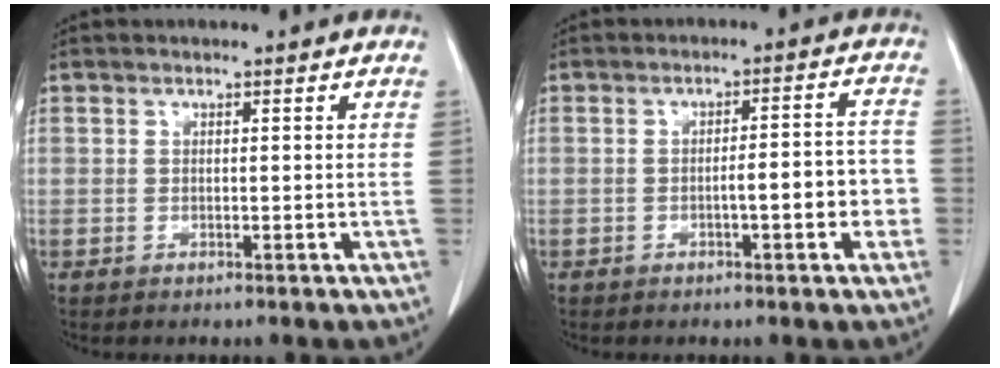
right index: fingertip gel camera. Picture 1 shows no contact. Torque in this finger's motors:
{"motor_torque": [1.02, -0.42, 0.48, 0.08]}